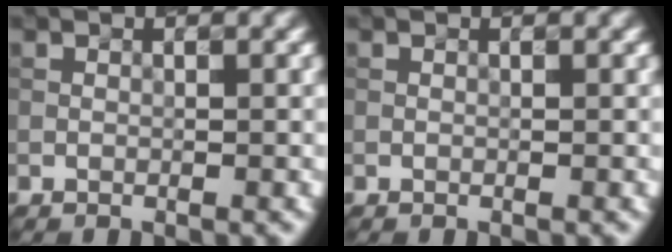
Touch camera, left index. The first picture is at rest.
{"total": 0.0}